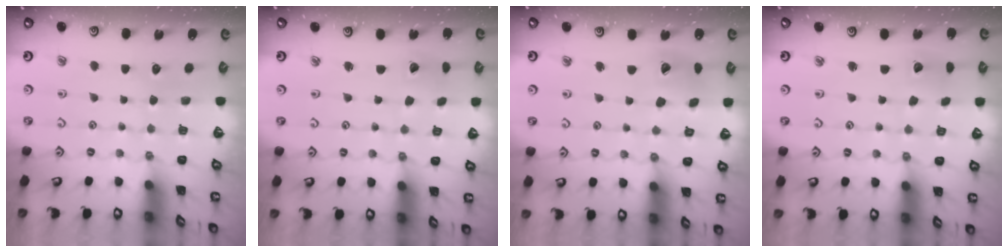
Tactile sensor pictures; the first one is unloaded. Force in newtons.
{"total": 1.8, "press": 1.8, "slide": 0.2}
{"total": 10.8, "press": 10.7, "slide": 1.4}
{"total": 2.1, "press": 2.1, "slide": 0.3}